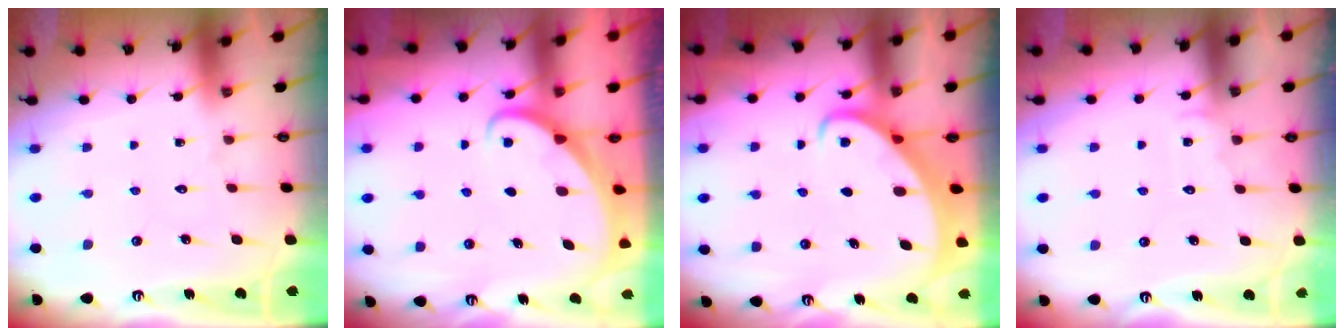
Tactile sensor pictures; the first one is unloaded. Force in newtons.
{"total": 2.0, "press": 2.0, "slide": 0.2}
{"total": 2.8, "press": 2.7, "slide": 0.3}
{"total": 4.1, "press": 4.1, "slide": 0.4}